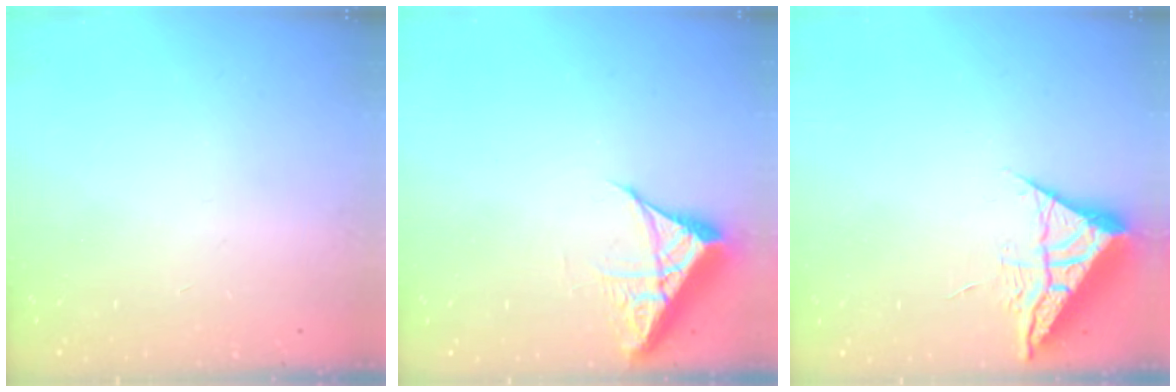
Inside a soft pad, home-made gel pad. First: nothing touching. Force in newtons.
{"total": 6.9, "press": 6.8, "slide": 0.6}
{"total": 6.4, "press": 6.4, "slide": 0.2}